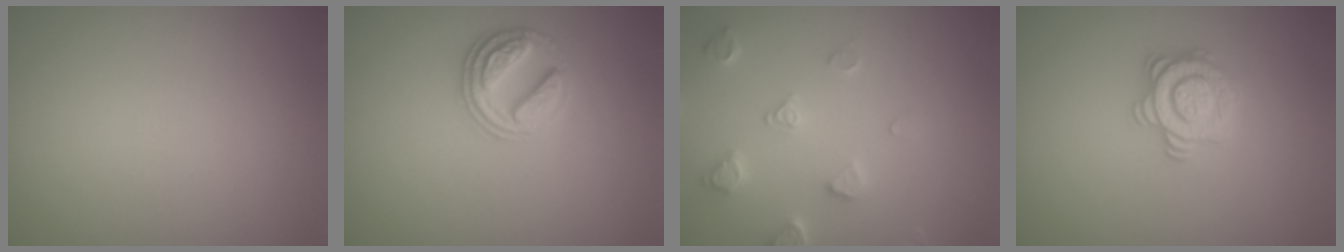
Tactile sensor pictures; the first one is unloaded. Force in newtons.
{"total": 2.9, "press": 2.8, "slide": 0.7}
{"total": 2.9, "press": 2.8, "slide": 0.7}
{"total": 2.8, "press": 2.7, "slide": 0.7}